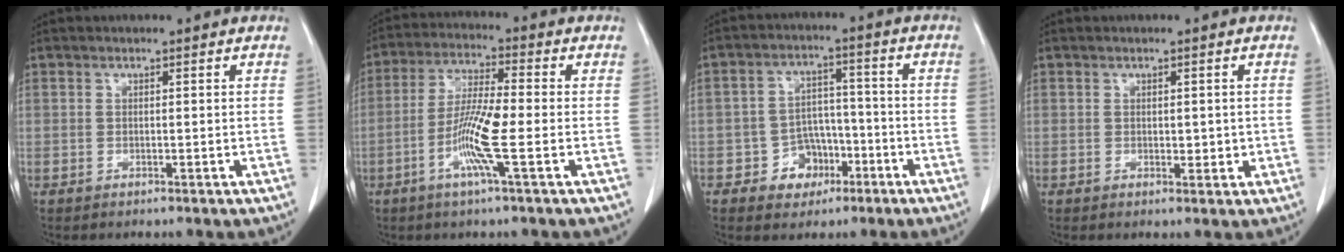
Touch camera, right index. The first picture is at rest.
{"total": 9.0, "force": [-2.6, -0.1, 8.6], "torque": [-0.169, -0.007, -0.057]}
{"total": 6.3, "force": [-2.8, 5.3, 1.9], "torque": [-0.022, 0.021, -0.033]}
{"total": 1.8, "force": [0.1, 1.1, 1.4], "torque": [-0.015, -0.001, 0.007]}